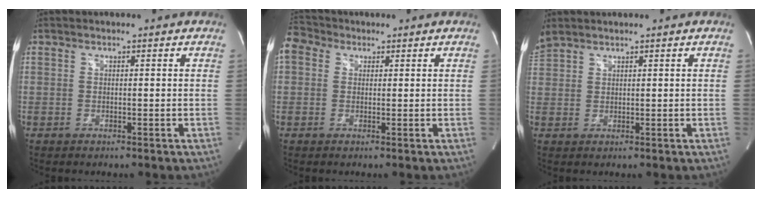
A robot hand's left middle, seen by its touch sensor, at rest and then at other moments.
{"total": 4.8, "force": [2.2, 3.8, 2.2], "torque": [-0.055, 0.031, 0.041]}
{"total": 2.7, "force": [2.6, 0.3, 0.5], "torque": [-0.029, 0.020, 0.063]}